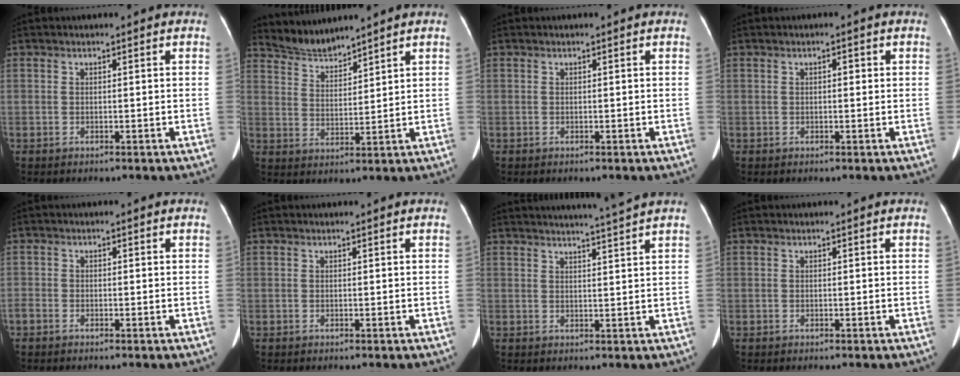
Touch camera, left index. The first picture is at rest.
{"total": 4.8, "force": [4.8, -0.3, 0.0], "torque": [-0.007, 0.004, 0.101]}
{"total": 0.0}
{"total": 1.0, "force": [0.2, 0.5, 0.9], "torque": [-0.011, 0.007, 0.002]}
{"total": 1.3, "force": [-0.8, 0.8, 0.7], "torque": [-0.018, 0.004, -0.015]}
{"total": 0.0}
{"total": 6.8, "force": [6.1, -2.1, 2.3], "torque": [-0.031, -0.010, 0.080]}
{"total": 0.0}